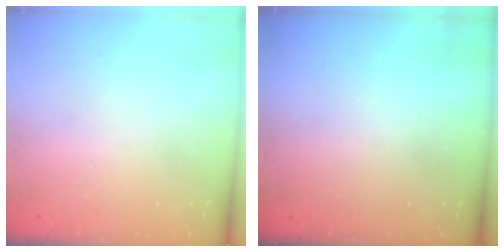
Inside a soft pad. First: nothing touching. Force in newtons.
{"total": 3.3, "press": 3.3, "slide": 0.1}